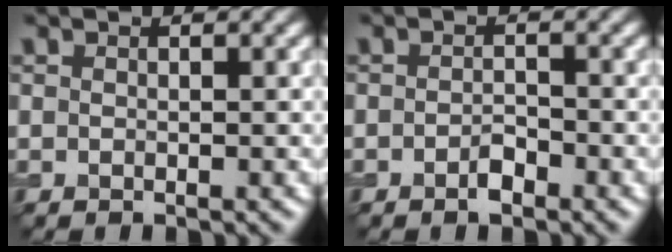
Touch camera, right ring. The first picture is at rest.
{"total": 1.5, "force": [-1.0, 0.6, 1.0], "torque": [-0.018, 0.001, -0.019]}